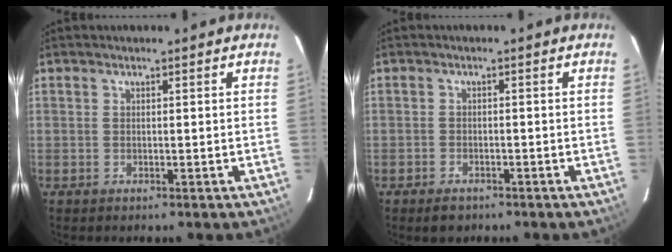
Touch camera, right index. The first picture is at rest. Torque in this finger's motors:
{"motor_torque": [0.28, -0.22, 0.02, 0.00]}